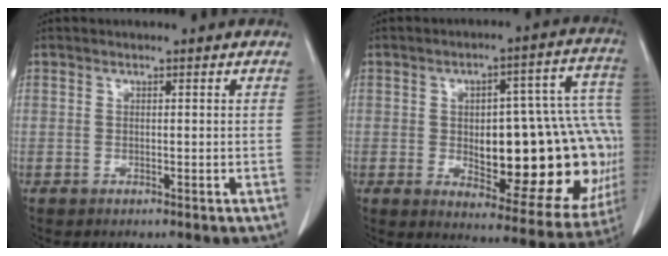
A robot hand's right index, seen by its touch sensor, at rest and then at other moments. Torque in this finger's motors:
{"motor_torque": [0.57, 0.03, 0.86, 0.15]}